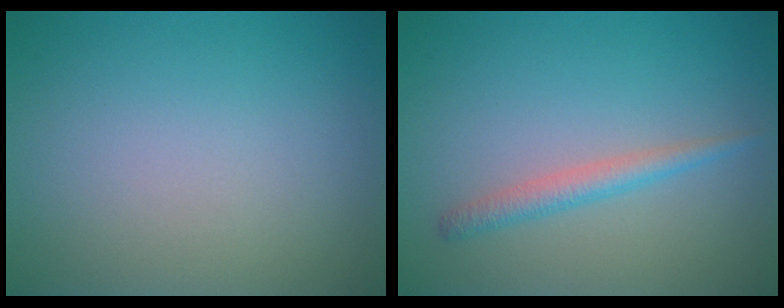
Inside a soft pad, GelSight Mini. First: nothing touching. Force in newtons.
{"total": 1.9, "press": 1.9, "slide": 0.1}